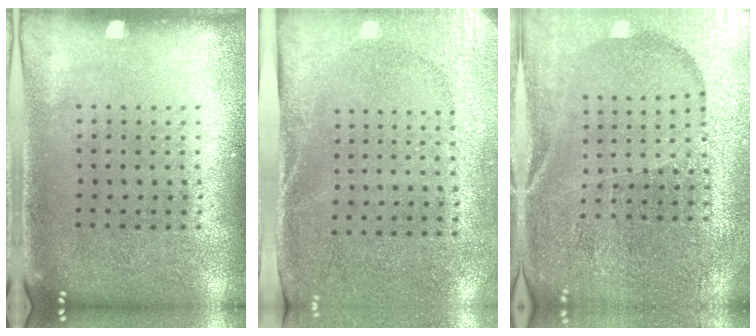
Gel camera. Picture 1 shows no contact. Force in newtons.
{"total": 2.7, "press": 2.2, "slide": 1.6}
{"total": 3.6, "press": 3.6, "slide": 0.6}